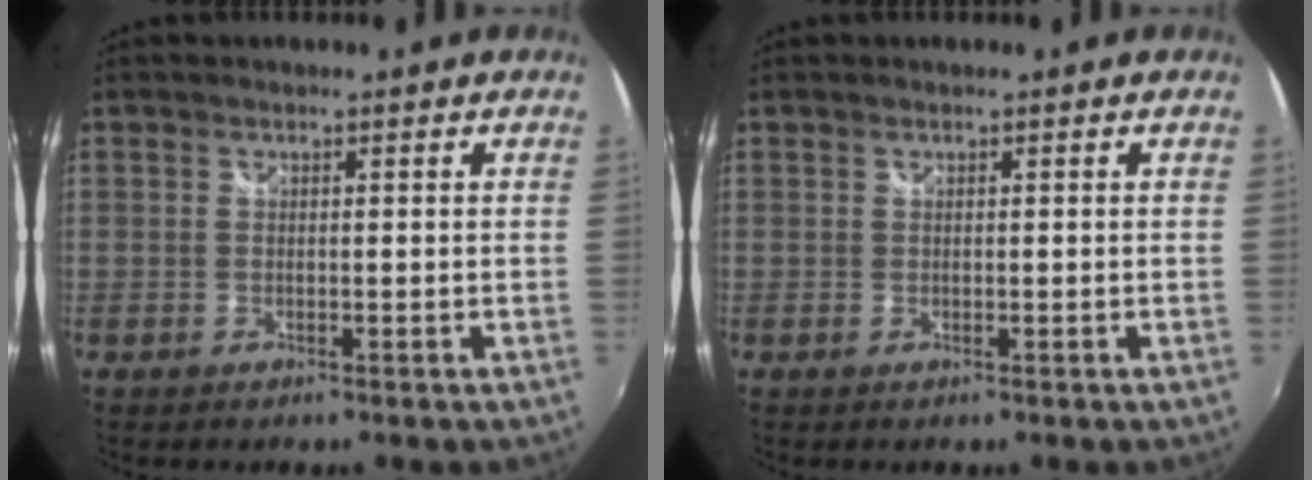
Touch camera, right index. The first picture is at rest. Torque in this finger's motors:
{"motor_torque": [0.00, 0.00, 0.01, 0.01]}